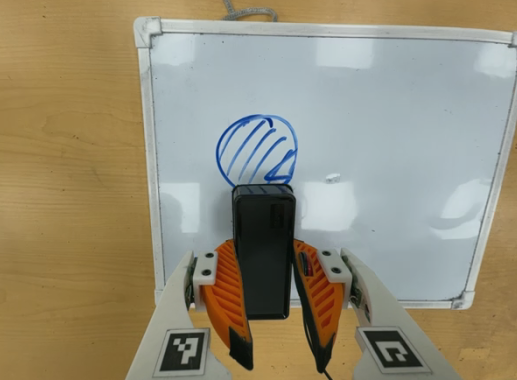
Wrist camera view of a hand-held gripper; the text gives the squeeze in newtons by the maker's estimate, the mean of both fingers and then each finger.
{"total": 7.0, "left": 5.4, "right": 8.6}